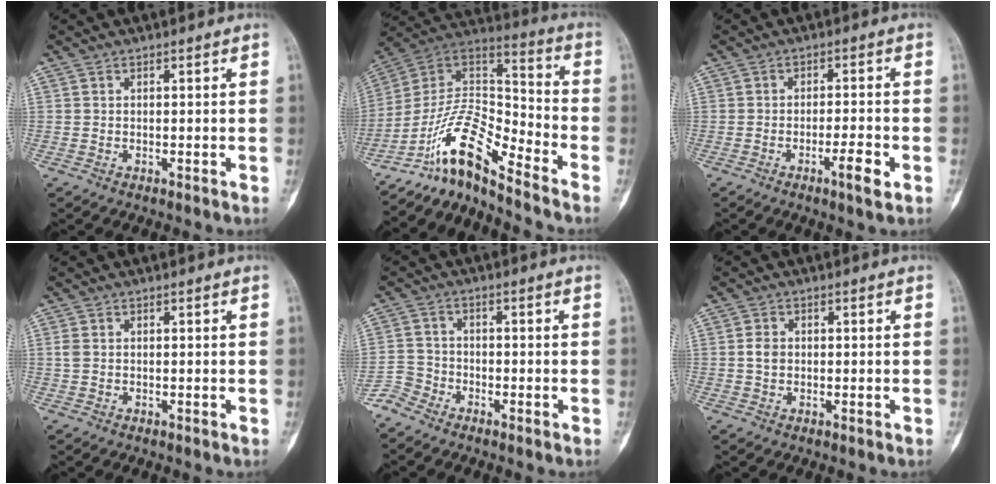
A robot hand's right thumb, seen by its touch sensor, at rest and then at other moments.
{"total": 13.0, "force": [-10.5, 2.5, 7.2], "torque": [-0.138, 0.106, -0.201]}
{"total": 4.7, "force": [-2.2, 0.6, 4.1], "torque": [-0.070, 0.008, -0.036]}
{"total": 1.3, "force": [0.1, 0.9, 0.9], "torque": [-0.027, 0.002, 0.003]}
{"total": 3.9, "force": [-3.3, 2.1, 0.1], "torque": [0.005, 0.009, -0.079]}
{"total": 2.3, "force": [0.0, 1.8, 1.4], "torque": [-0.022, 0.004, -0.002]}